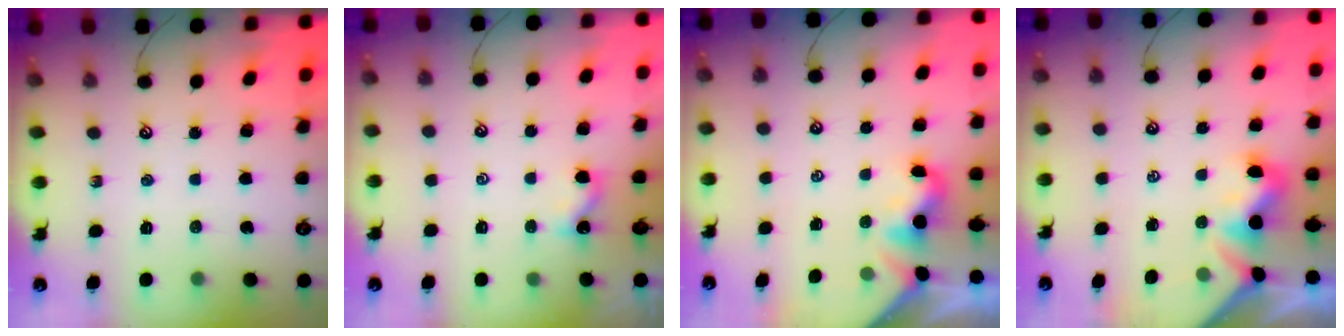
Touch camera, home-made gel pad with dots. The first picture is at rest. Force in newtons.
{"total": 2.5, "press": 2.5, "slide": 0.1}
{"total": 2.0, "press": 1.9, "slide": 0.5}
{"total": 1.0, "press": 0.7, "slide": 0.6}